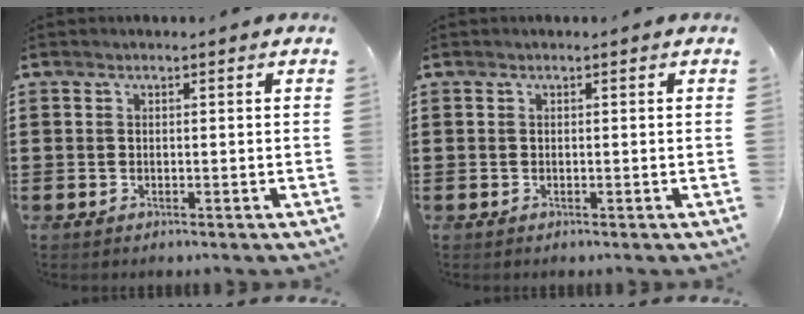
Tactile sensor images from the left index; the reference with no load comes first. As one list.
[{"total": 0.0}]